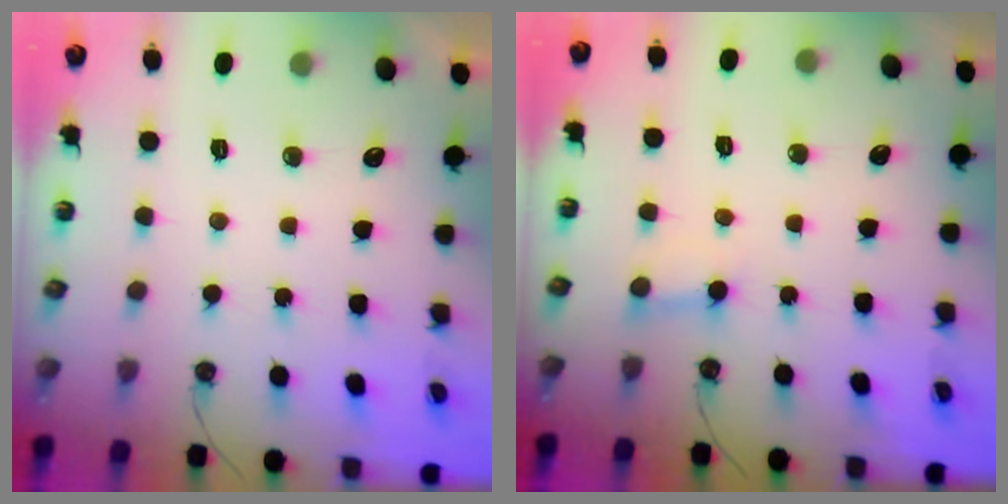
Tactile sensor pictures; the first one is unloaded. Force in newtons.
{"total": 2.2, "press": 2.2, "slide": 0.1}